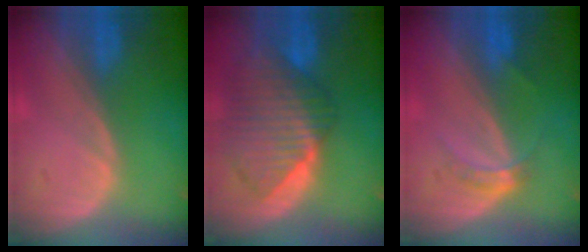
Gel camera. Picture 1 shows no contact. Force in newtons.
{"total": 10.3, "press": 8.9, "slide": 5.2}
{"total": 2.8, "press": 2.5, "slide": 1.3}